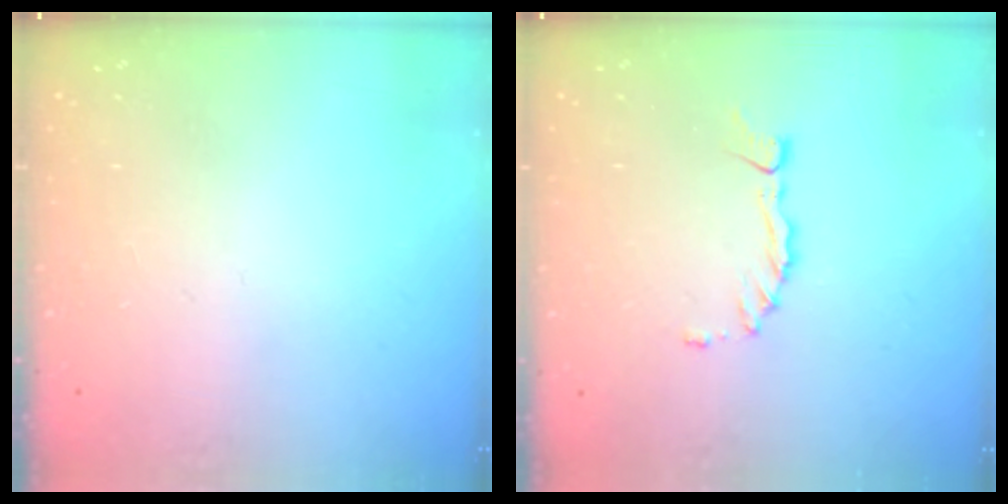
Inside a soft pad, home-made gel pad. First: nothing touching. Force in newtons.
{"total": 1.3, "press": 1.3, "slide": 0.1}